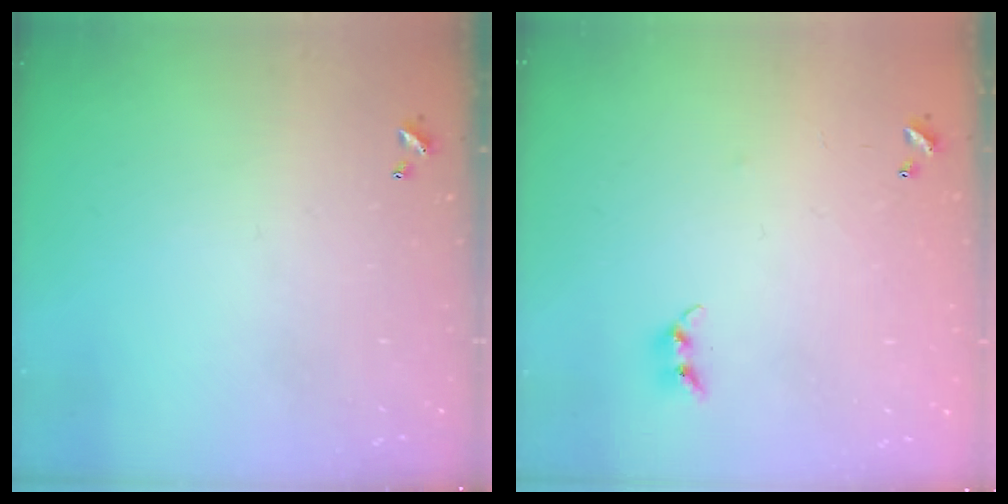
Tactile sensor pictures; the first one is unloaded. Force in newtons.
{"total": 7.2, "press": 7.2, "slide": 0.6}